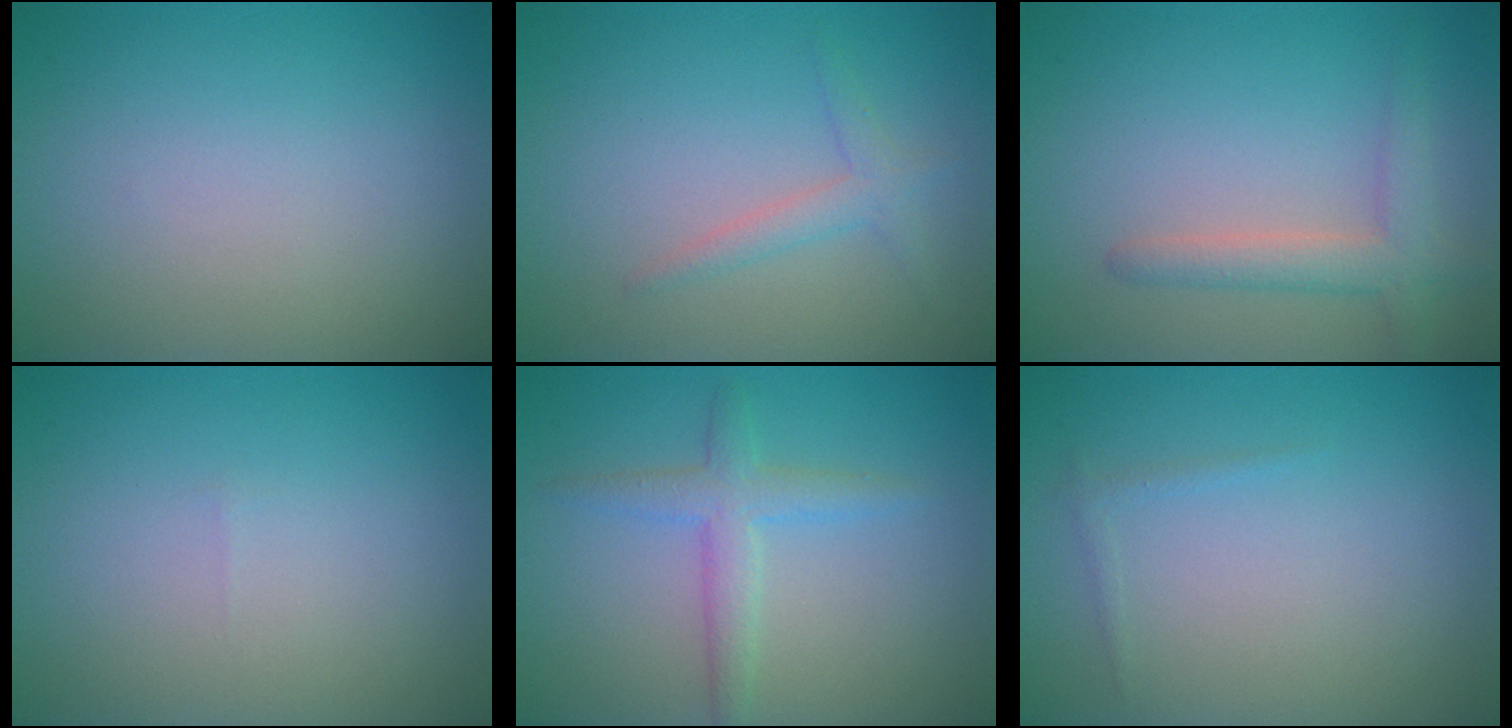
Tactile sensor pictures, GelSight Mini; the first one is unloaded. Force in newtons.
{"total": 1.6, "press": 1.6, "slide": 0.0}
{"total": 2.9, "press": 2.9, "slide": 0.2}
{"total": 0.0}
{"total": 2.8, "press": 2.8, "slide": 0.1}
{"total": 0.6, "press": 0.6, "slide": 0.1}